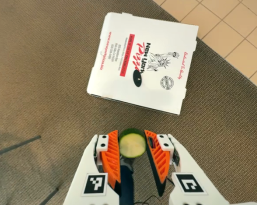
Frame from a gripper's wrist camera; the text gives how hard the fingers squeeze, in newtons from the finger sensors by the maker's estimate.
{"total": 9.5, "left": 9.8, "right": 9.3}